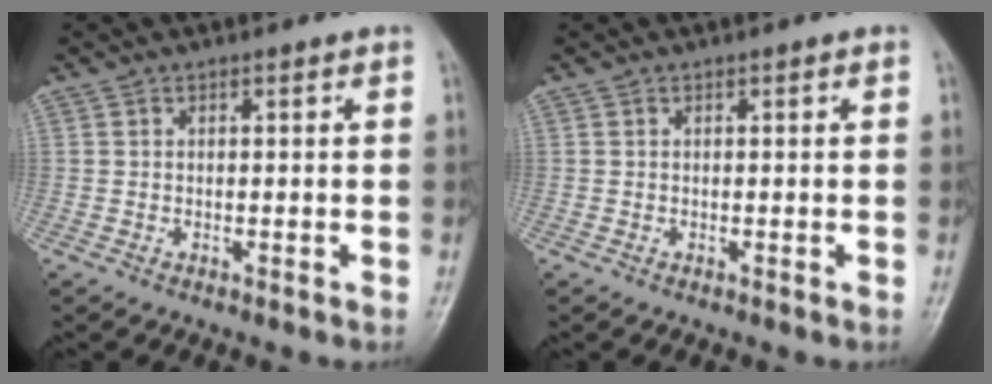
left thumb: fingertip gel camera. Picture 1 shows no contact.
{"total": 0.0}